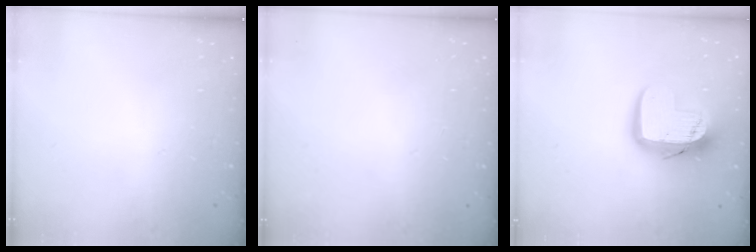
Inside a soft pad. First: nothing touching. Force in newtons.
{"total": 0.0}
{"total": 15.1, "press": 15.0, "slide": 1.2}